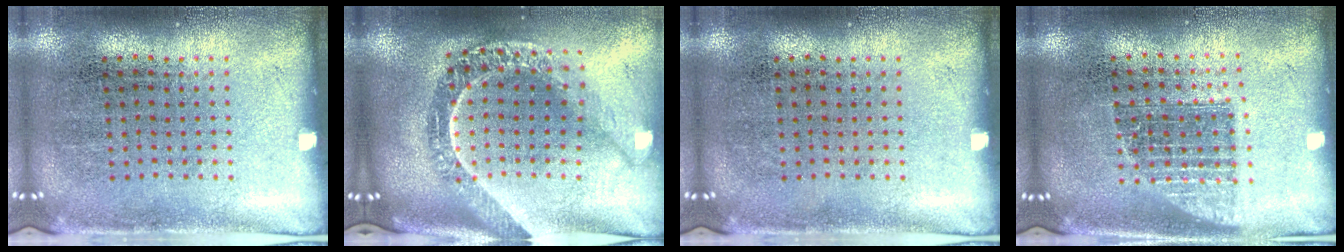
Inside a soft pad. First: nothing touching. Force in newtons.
{"total": 2.9, "press": 2.3, "slide": 1.8}
{"total": 0.0}
{"total": 1.3, "press": 1.1, "slide": 0.8}